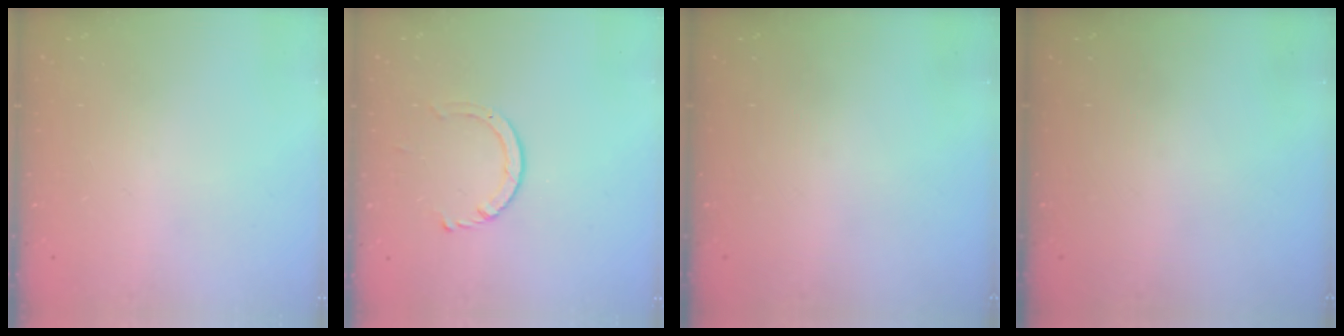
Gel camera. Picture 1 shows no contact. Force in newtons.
{"total": 3.3, "press": 3.3, "slide": 0.4}
{"total": 0.0}
{"total": 0.0}